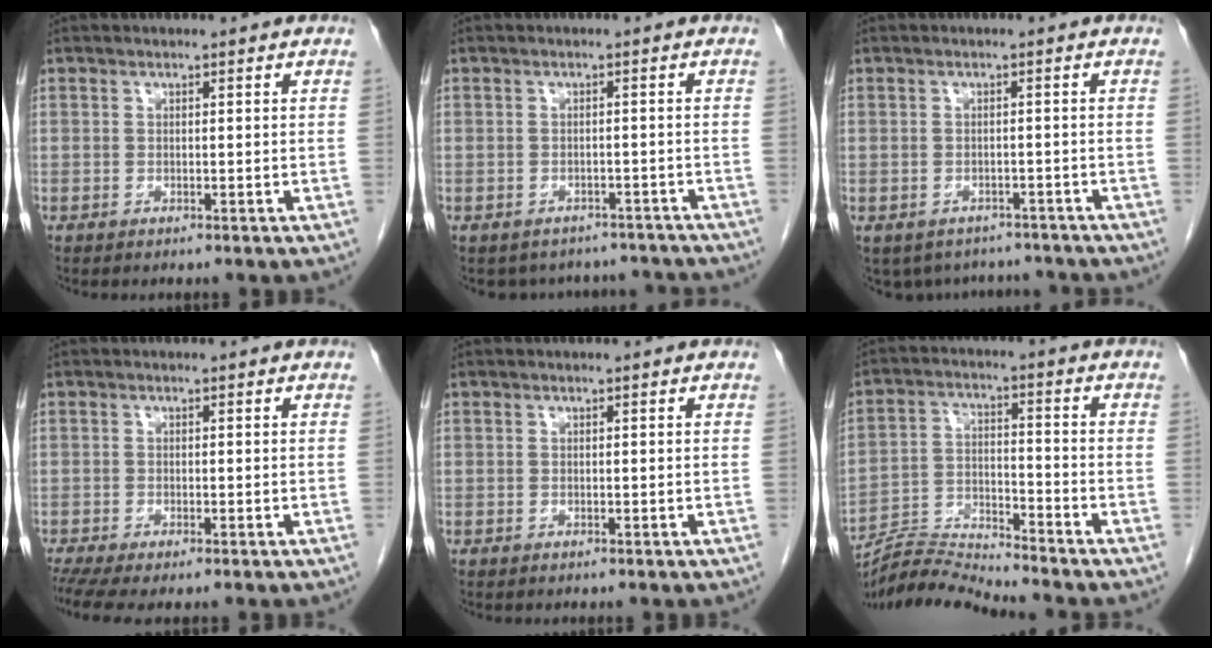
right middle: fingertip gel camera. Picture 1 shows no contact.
{"total": 9.0, "force": [-8.1, 3.9, 1.0], "torque": [-0.006, 0.022, -0.083]}
{"total": 7.9, "force": [-6.9, 3.8, 1.2], "torque": [-0.008, 0.014, -0.079]}
{"total": 4.2, "force": [-3.1, 0.8, 2.8], "torque": [-0.050, -0.010, -0.055]}
{"total": 0.0}
{"total": 8.4, "force": [-8.2, -1.9, -0.1], "torque": [-0.003, 0.008, -0.152]}